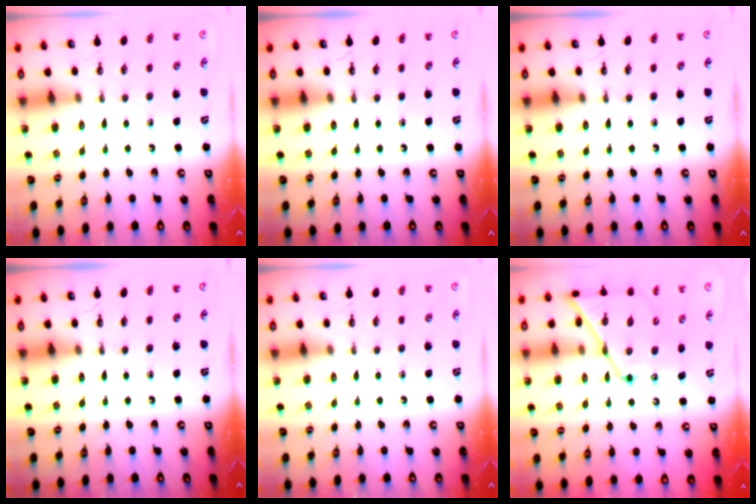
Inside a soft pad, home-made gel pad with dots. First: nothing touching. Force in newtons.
{"total": 0.0}
{"total": 0.0}
{"total": 0.0}
{"total": 0.0}
{"total": 14.7, "press": 14.7, "slide": 0.7}